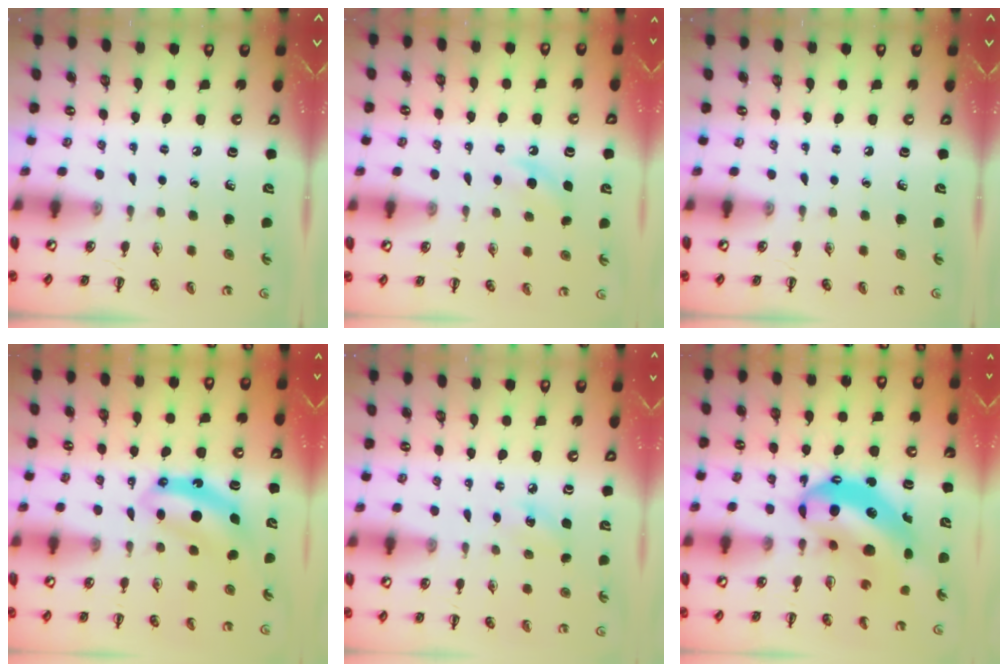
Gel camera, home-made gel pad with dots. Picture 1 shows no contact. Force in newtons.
{"total": 6.1, "press": 5.8, "slide": 1.8}
{"total": 0.0}
{"total": 6.9, "press": 6.8, "slide": 0.7}
{"total": 5.3, "press": 5.1, "slide": 1.5}
{"total": 12.0, "press": 11.6, "slide": 3.1}